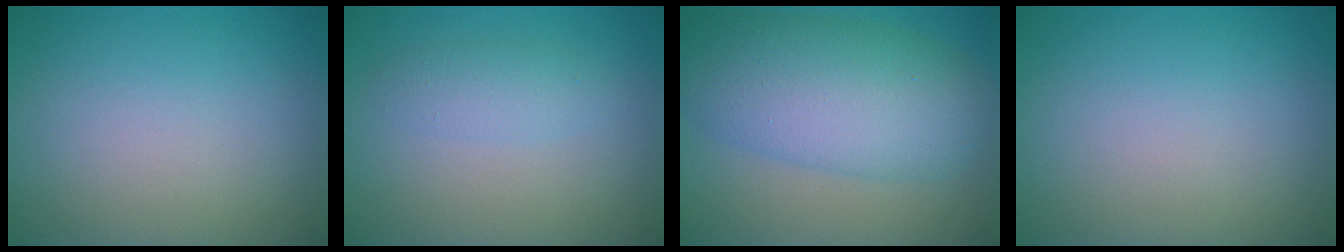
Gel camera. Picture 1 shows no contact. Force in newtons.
{"total": 1.8, "press": 1.8, "slide": 0.0}
{"total": 9.4, "press": 9.4, "slide": 0.1}
{"total": 0.0}